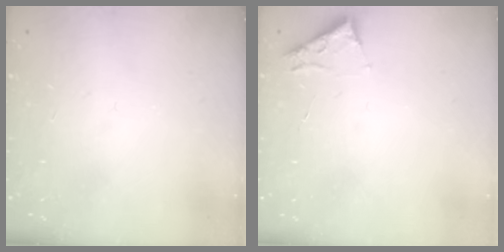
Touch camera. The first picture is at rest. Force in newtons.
{"total": 3.3, "press": 3.3, "slide": 0.5}